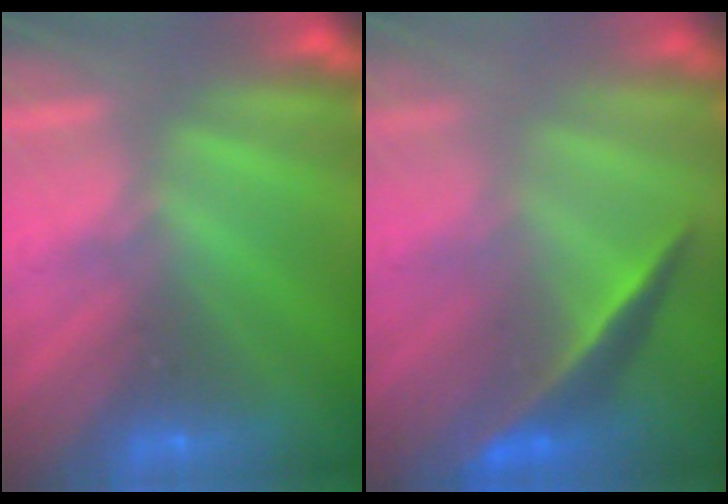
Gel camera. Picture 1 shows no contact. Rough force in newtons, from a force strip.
{"total": 1.9}